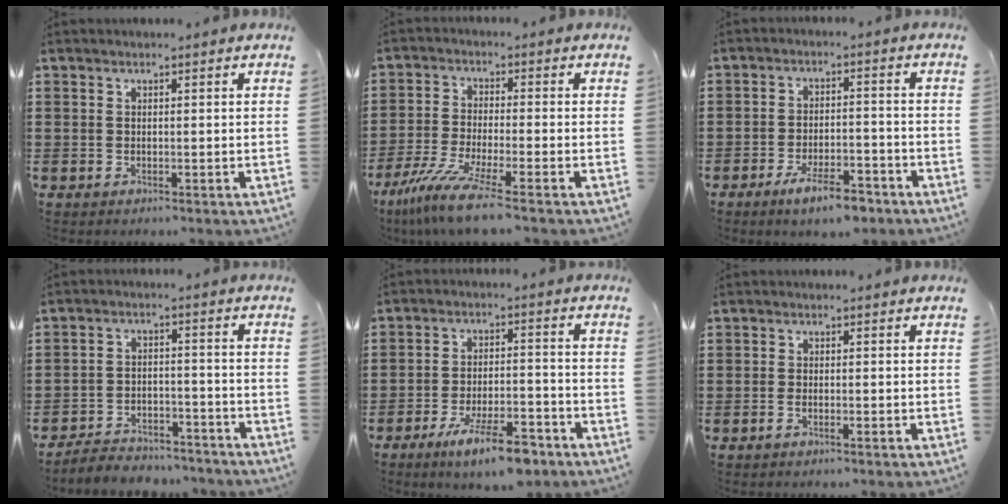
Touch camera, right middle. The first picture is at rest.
{"total": 7.9, "force": [-6.0, 0.1, 5.1], "torque": [-0.122, -0.025, -0.117]}
{"total": 6.6, "force": [-5.2, 1.5, 3.9], "torque": [-0.072, 0.001, -0.094]}
{"total": 4.8, "force": [-4.7, 0.7, 0.4], "torque": [-0.009, 0.008, -0.096]}
{"total": 8.9, "force": [-6.7, 1.8, 5.6], "torque": [-0.102, 0.002, -0.121]}
{"total": 0.9, "force": [-0.6, 0.1, 0.7], "torque": [-0.015, -0.003, -0.010]}